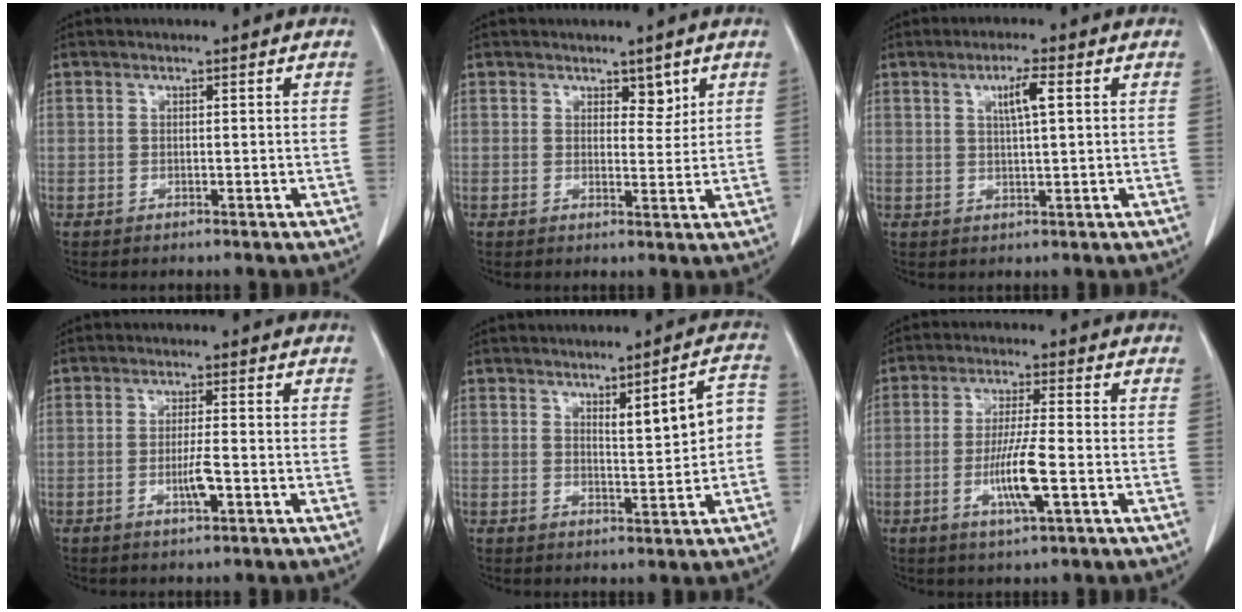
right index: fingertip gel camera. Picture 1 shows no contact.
{"total": 2.6, "force": [1.7, 1.4, 1.4], "torque": [-0.011, -0.007, 0.027]}
{"total": 4.0, "force": [1.3, 0.3, 3.7], "torque": [-0.065, 0.001, 0.023]}
{"total": 3.6, "force": [-1.2, 0.3, 3.3], "torque": [-0.063, -0.003, -0.021]}
{"total": 6.2, "force": [0.7, 1.3, 6.1], "torque": [-0.083, 0.019, 0.015]}
{"total": 7.7, "force": [-2.3, 0.2, 7.4], "torque": [-0.141, -0.009, -0.043]}